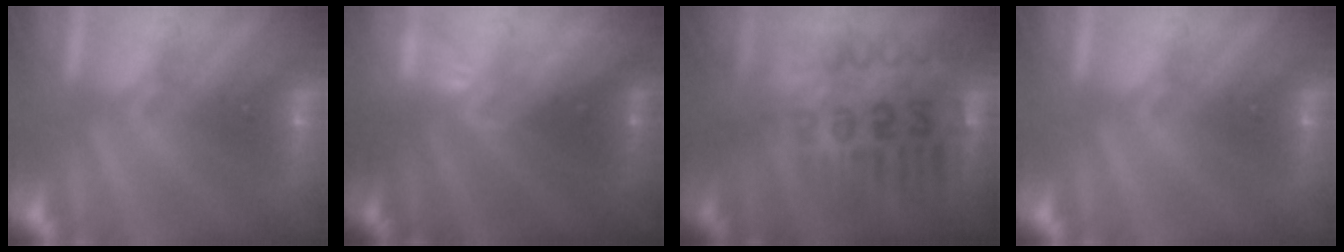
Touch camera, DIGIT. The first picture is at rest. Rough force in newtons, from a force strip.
{"total": 1.6}
{"total": 2.8}
{"total": 0.0}